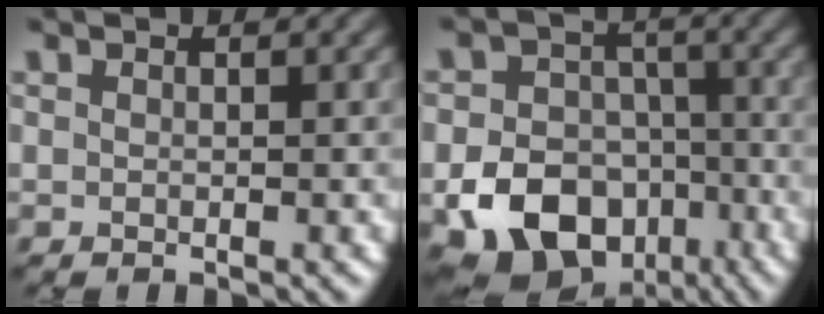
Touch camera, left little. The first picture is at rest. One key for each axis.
{"total": 11.2, "fx": -4.9, "fy": 8.4, "fz": 5.5, "tx": -0.071, "ty": -0.027, "tz": -0.105}